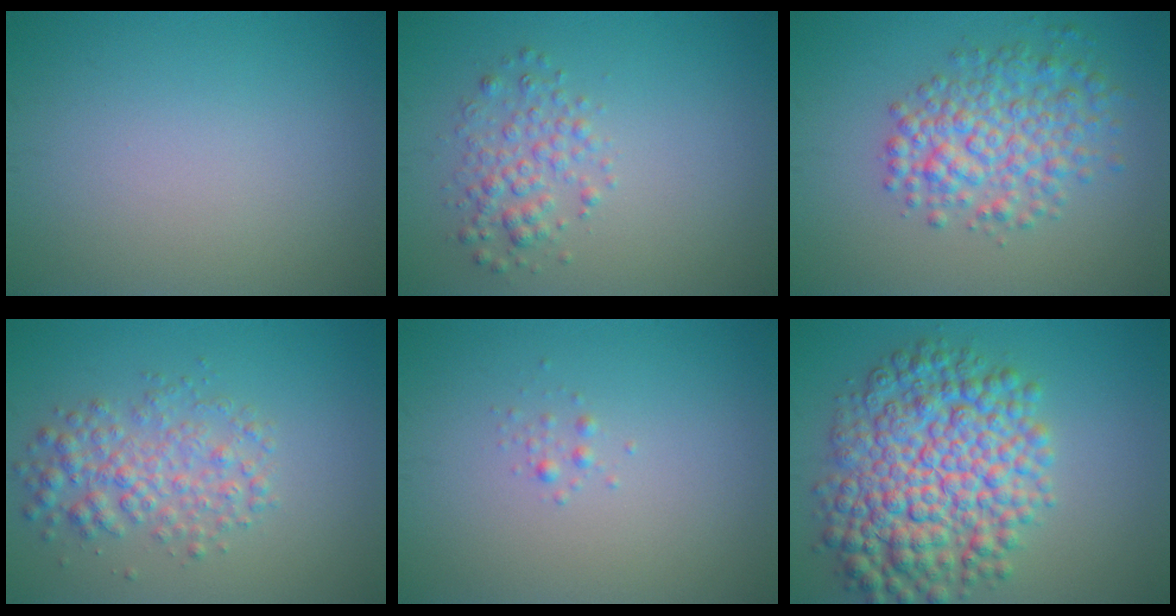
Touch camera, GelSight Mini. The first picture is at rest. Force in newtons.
{"total": 2.6, "press": 2.6, "slide": 0.0}
{"total": 5.4, "press": 5.4, "slide": 0.1}
{"total": 3.8, "press": 3.8, "slide": 0.1}
{"total": 0.7, "press": 0.7, "slide": 0.0}
{"total": 10.3, "press": 10.3, "slide": 0.2}